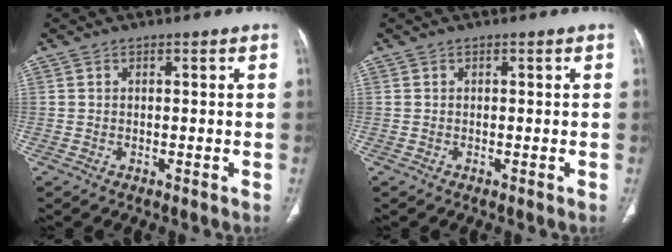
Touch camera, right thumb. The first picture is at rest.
{"total": 0.0}